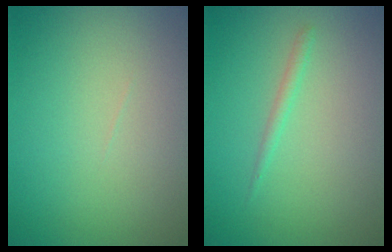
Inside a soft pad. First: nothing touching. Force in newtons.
{"total": 0.9, "press": 0.9, "slide": 0.1}